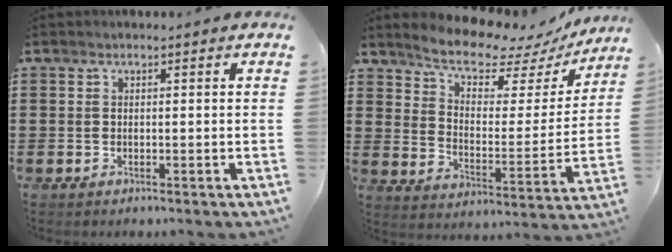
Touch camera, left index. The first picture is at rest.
{"total": 8.7, "force": [7.9, 1.9, 3.0], "torque": [-0.073, -0.059, 0.133]}